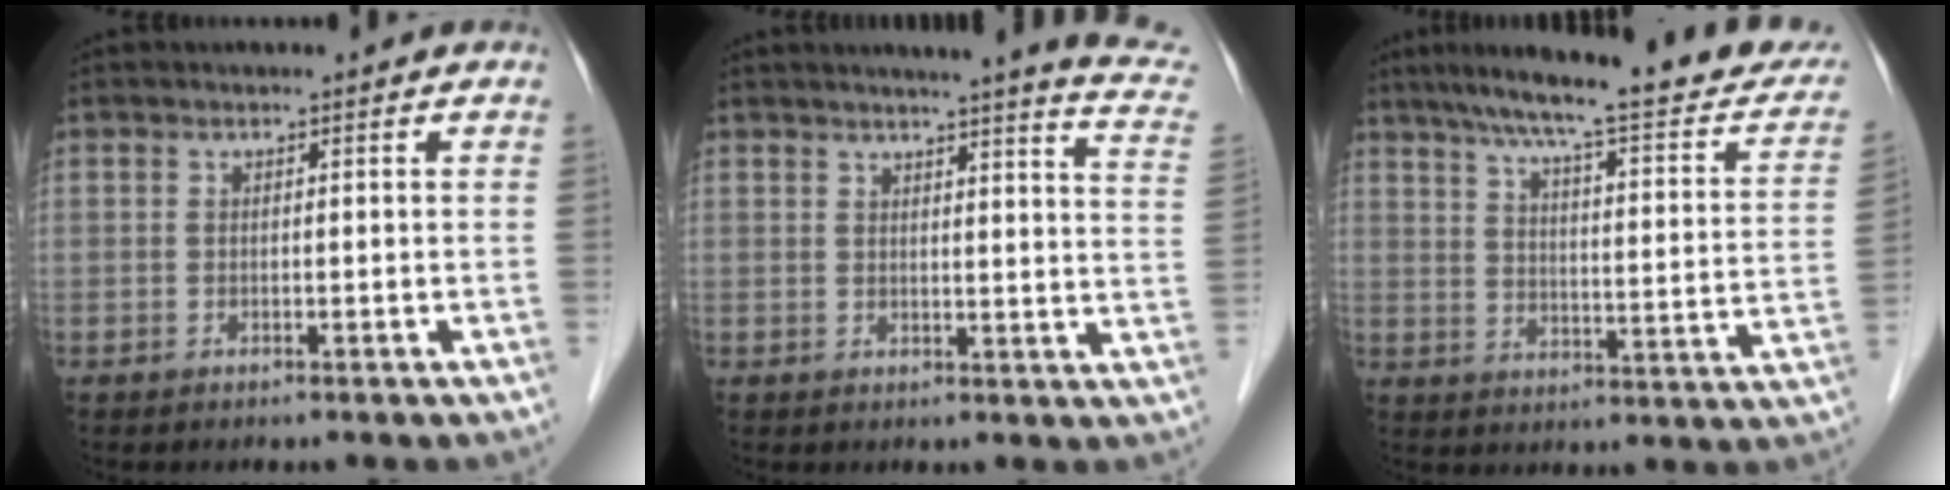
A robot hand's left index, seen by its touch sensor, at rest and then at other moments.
{"total": 15.8, "force": [14.1, 0.0, 7.1], "torque": [-0.083, -0.057, 0.141]}
{"total": 23.6, "force": [19.5, 3.0, 12.9], "torque": [-0.184, -0.015, 0.247]}